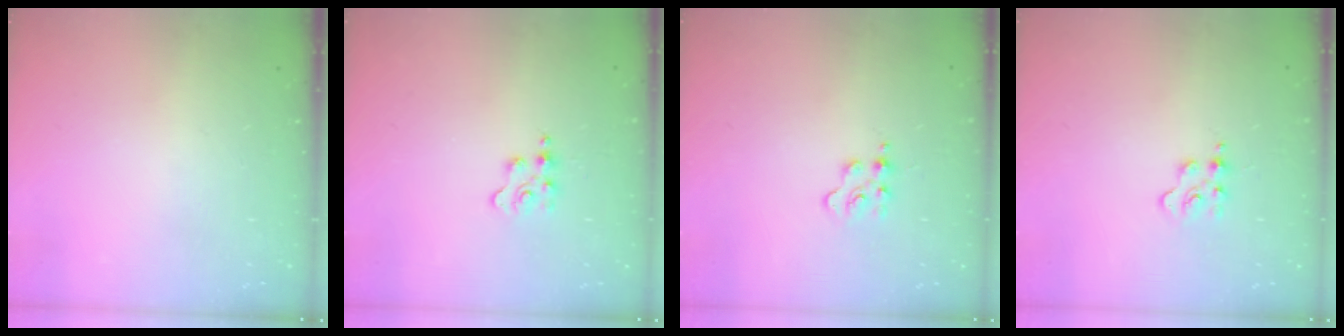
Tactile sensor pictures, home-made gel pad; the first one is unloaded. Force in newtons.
{"total": 2.7, "press": 2.7, "slide": 0.5}
{"total": 2.8, "press": 2.8, "slide": 0.3}
{"total": 2.8, "press": 2.8, "slide": 0.3}